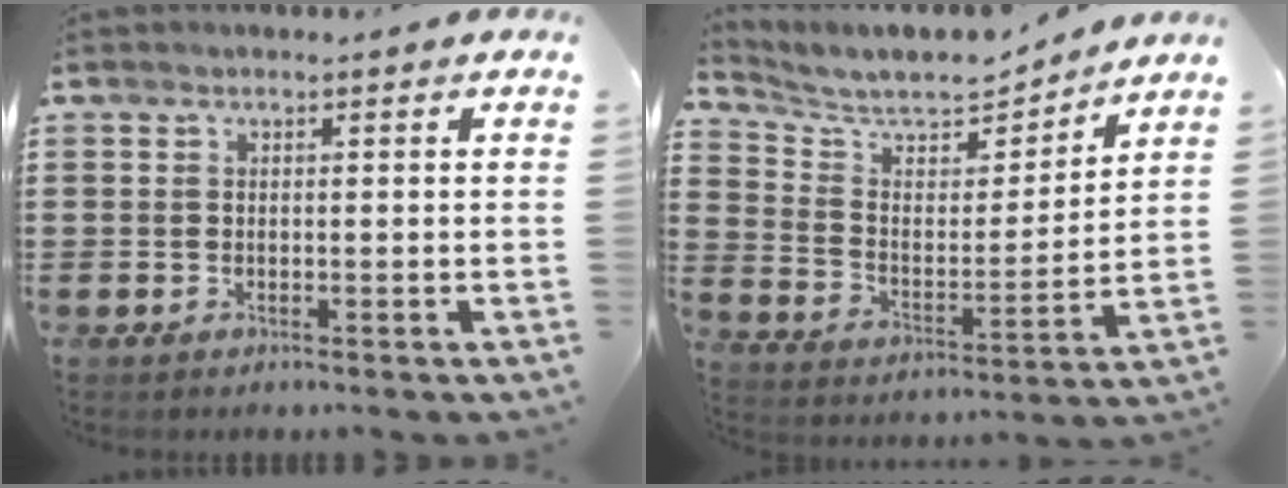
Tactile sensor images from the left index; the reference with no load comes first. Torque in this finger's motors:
{"motor_torque": [0.28, 0.11, 0.06, 0.05]}